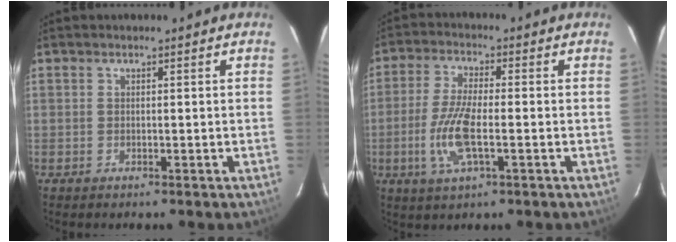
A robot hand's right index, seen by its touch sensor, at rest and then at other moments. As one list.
[{"total": 8.8, "force": [-2.2, 2.5, 8.2], "torque": [-0.174, -0.004, -0.047]}]